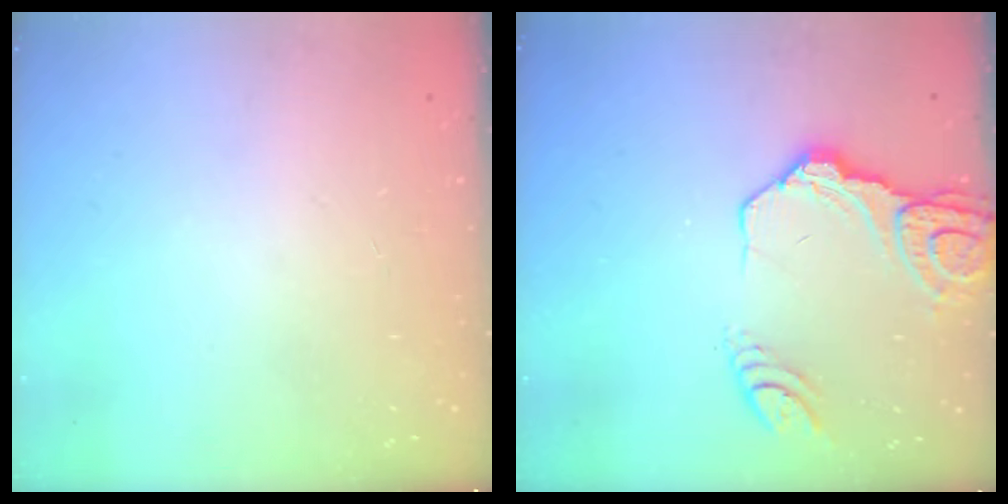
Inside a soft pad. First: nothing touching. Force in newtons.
{"total": 15.1, "press": 15.0, "slide": 1.8}